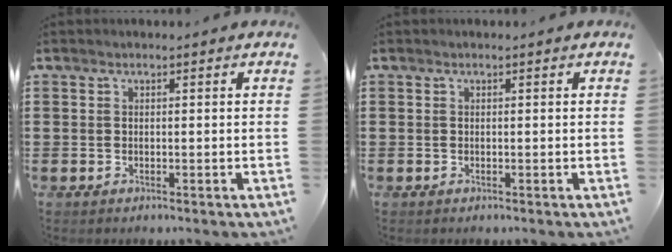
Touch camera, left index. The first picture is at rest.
{"total": 0.0}